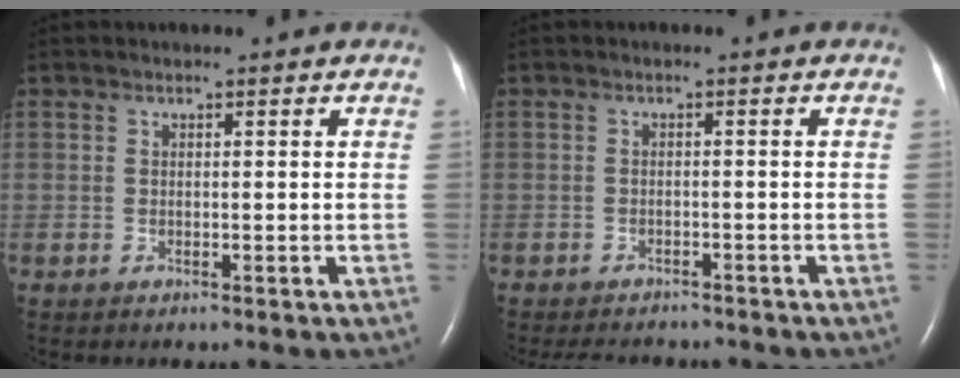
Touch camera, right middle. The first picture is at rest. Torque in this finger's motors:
{"motor_torque": [0.38, -0.37, 0.06, 0.01]}